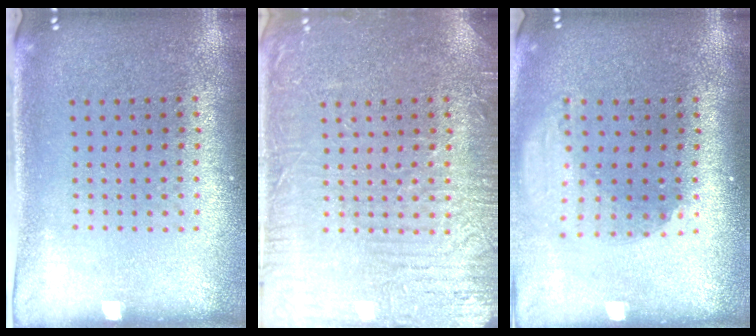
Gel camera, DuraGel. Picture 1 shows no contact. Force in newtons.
{"total": 5.4, "press": 5.3, "slide": 0.7}
{"total": 1.9, "press": 1.5, "slide": 1.3}